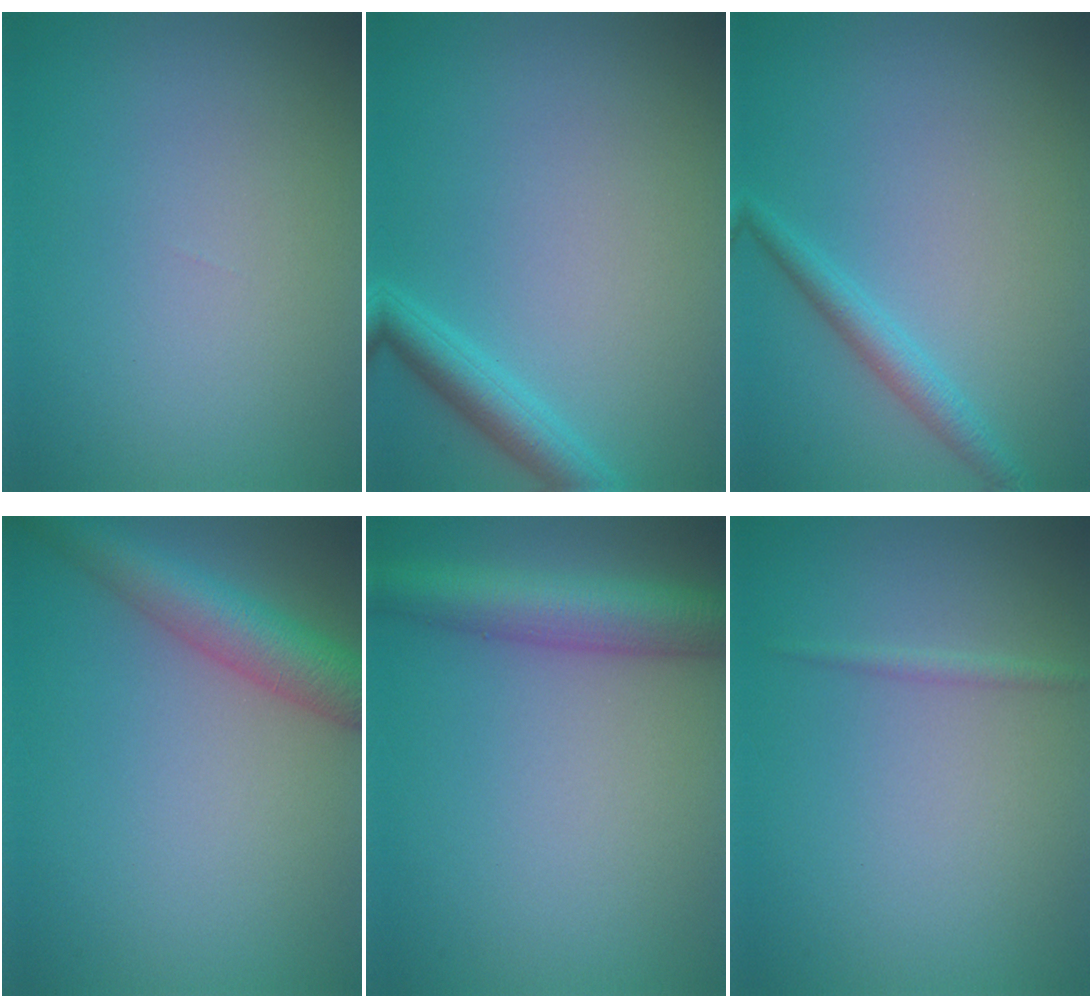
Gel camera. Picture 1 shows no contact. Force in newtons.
{"total": 2.8, "press": 2.8, "slide": 0.1}
{"total": 2.1, "press": 2.1, "slide": 0.1}
{"total": 5.0, "press": 5.0, "slide": 0.2}
{"total": 5.3, "press": 5.3, "slide": 0.2}
{"total": 0.8, "press": 0.8, "slide": 0.0}